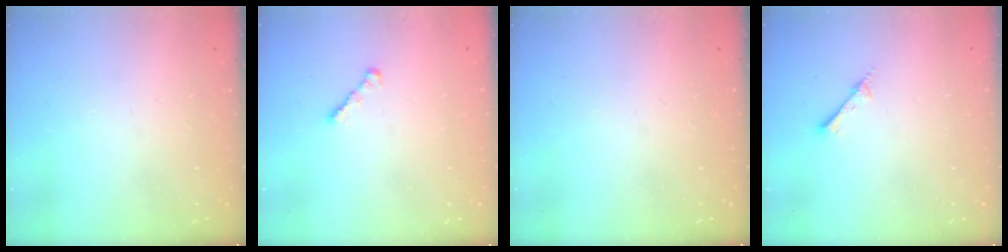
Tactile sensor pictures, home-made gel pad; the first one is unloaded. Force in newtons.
{"total": 2.4, "press": 2.3, "slide": 0.6}
{"total": 0.0}
{"total": 2.6, "press": 2.6, "slide": 0.3}